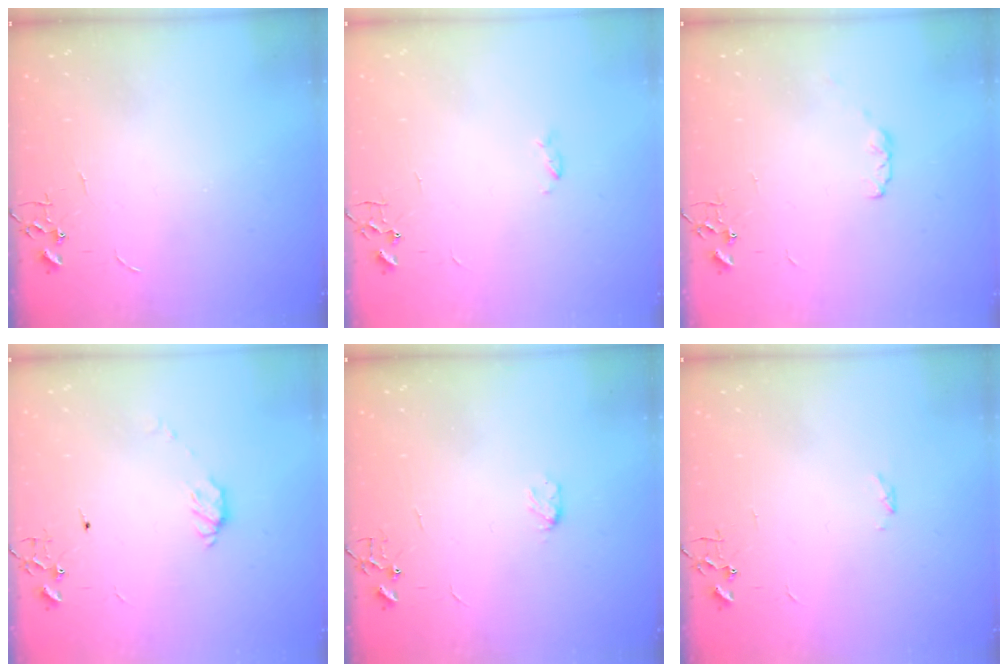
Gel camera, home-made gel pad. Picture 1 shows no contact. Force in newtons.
{"total": 2.4, "press": 2.4, "slide": 0.5}
{"total": 3.6, "press": 3.6, "slide": 0.5}
{"total": 5.6, "press": 5.6, "slide": 0.4}
{"total": 3.9, "press": 3.9, "slide": 0.4}
{"total": 1.7, "press": 1.6, "slide": 0.4}